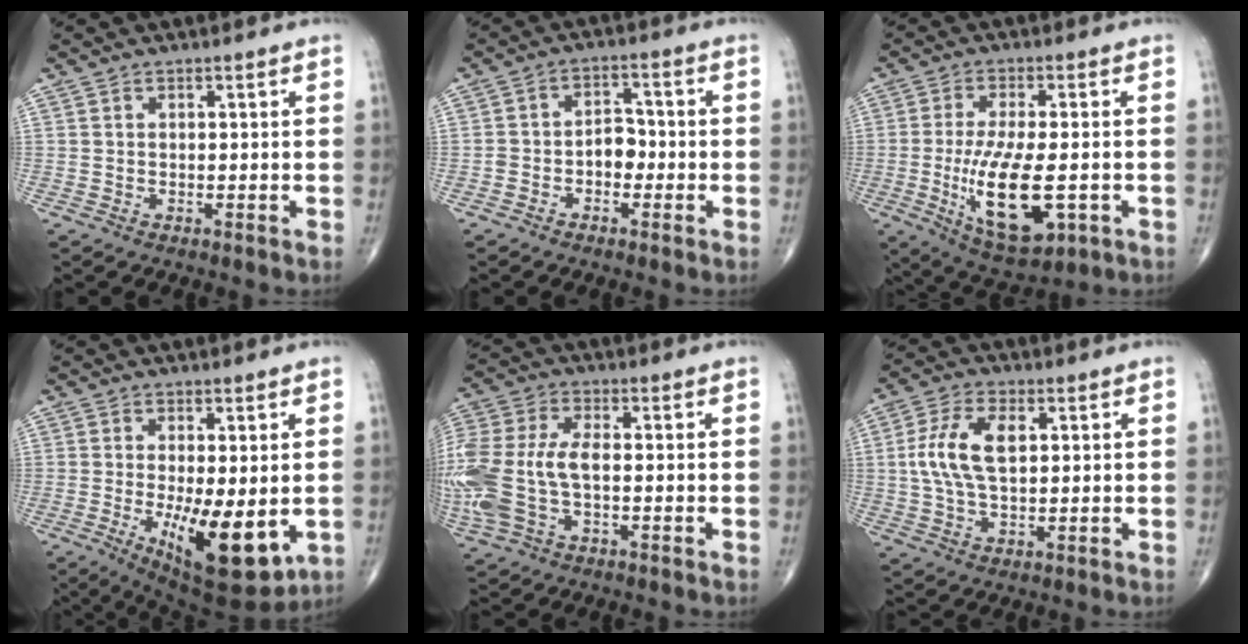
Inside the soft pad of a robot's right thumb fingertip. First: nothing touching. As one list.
[{"total": 4.6, "force": [-1.5, 3.3, 2.8], "torque": [-0.028, 0.027, -0.033]}, {"total": 14.7, "force": [-3.3, 5.7, 13.2], "torque": [-0.235, -0.014, -0.042]}, {"total": 14.1, "force": [-3.1, 5.1, 12.8], "torque": [-0.191, -0.028, -0.031]}, {"total": 16.4, "force": [-2.0, 8.7, 13.8], "torque": [-0.353, 0.012, -0.033]}, {"total": 9.8, "force": [1.5, 5.1, 8.3], "torque": [-0.175, 0.009, 0.028]}]